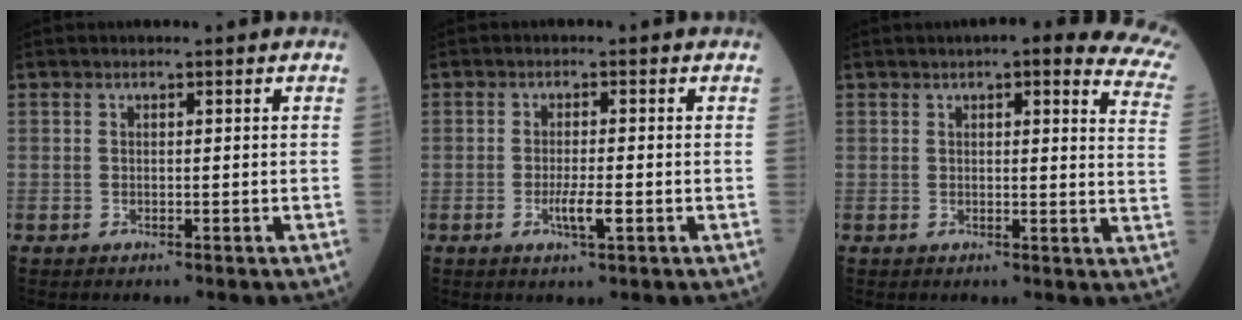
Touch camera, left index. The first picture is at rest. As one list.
[{"total": 3.2, "force": [-1.2, 0.3, 3.0], "torque": [-0.059, -0.003, -0.019]}, {"total": 15.8, "force": [12.0, 3.0, 9.9], "torque": [-0.109, -0.011, 0.111]}]